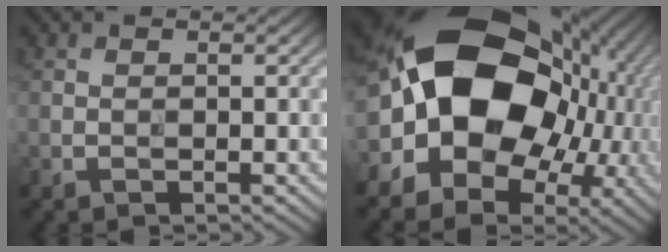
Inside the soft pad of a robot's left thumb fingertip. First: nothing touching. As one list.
[{"total": 21.8, "force": [1.0, 16.3, 14.4], "torque": [-0.278, -0.024, 0.025]}]